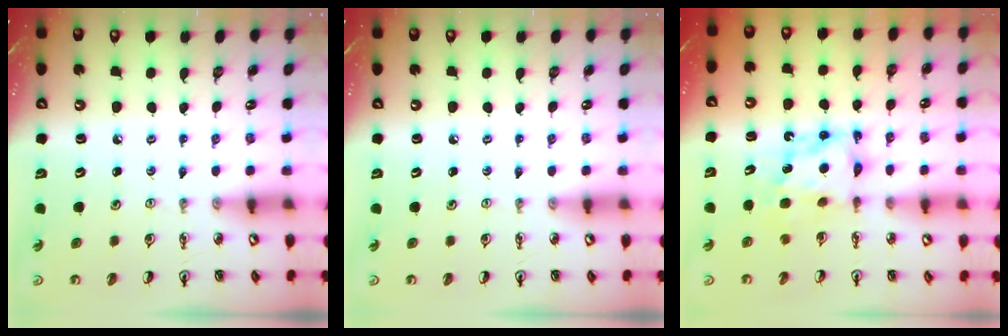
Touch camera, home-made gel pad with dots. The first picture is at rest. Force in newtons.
{"total": 0.0}
{"total": 6.7, "press": 6.7, "slide": 0.5}